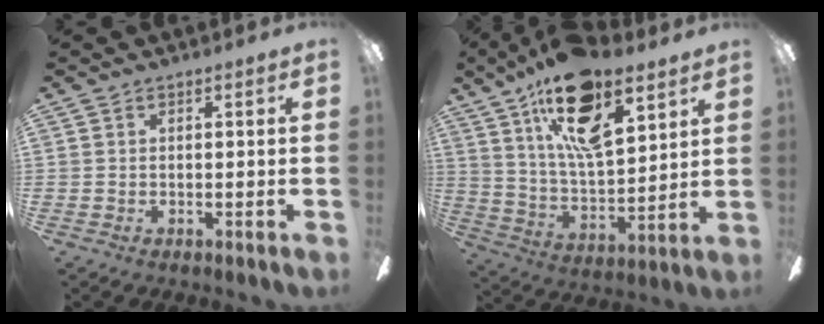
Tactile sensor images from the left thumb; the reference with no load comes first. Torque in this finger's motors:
{"motor_torque": [0.49, 0.79, 1.16, -1.61, 0.22]}